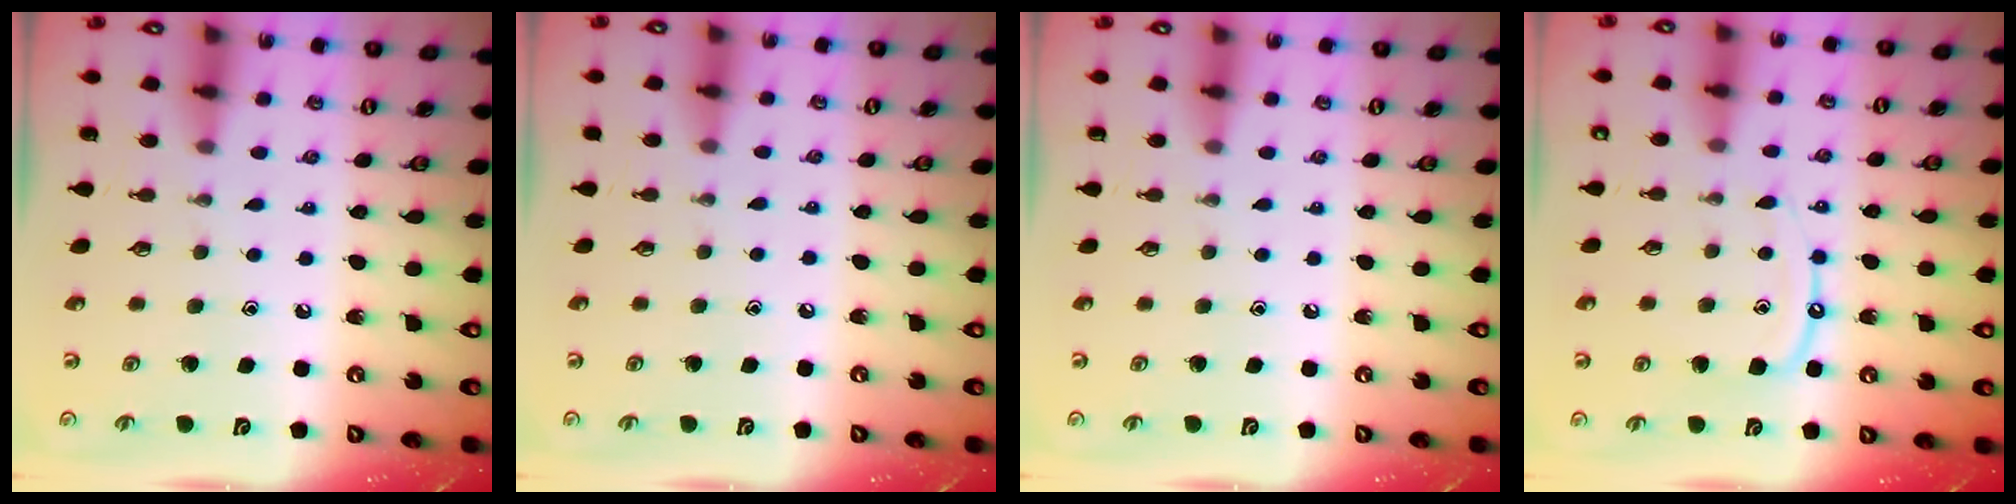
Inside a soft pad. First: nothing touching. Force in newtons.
{"total": 0.9, "press": 0.9, "slide": 0.2}
{"total": 0.0}
{"total": 9.1, "press": 9.1, "slide": 0.9}